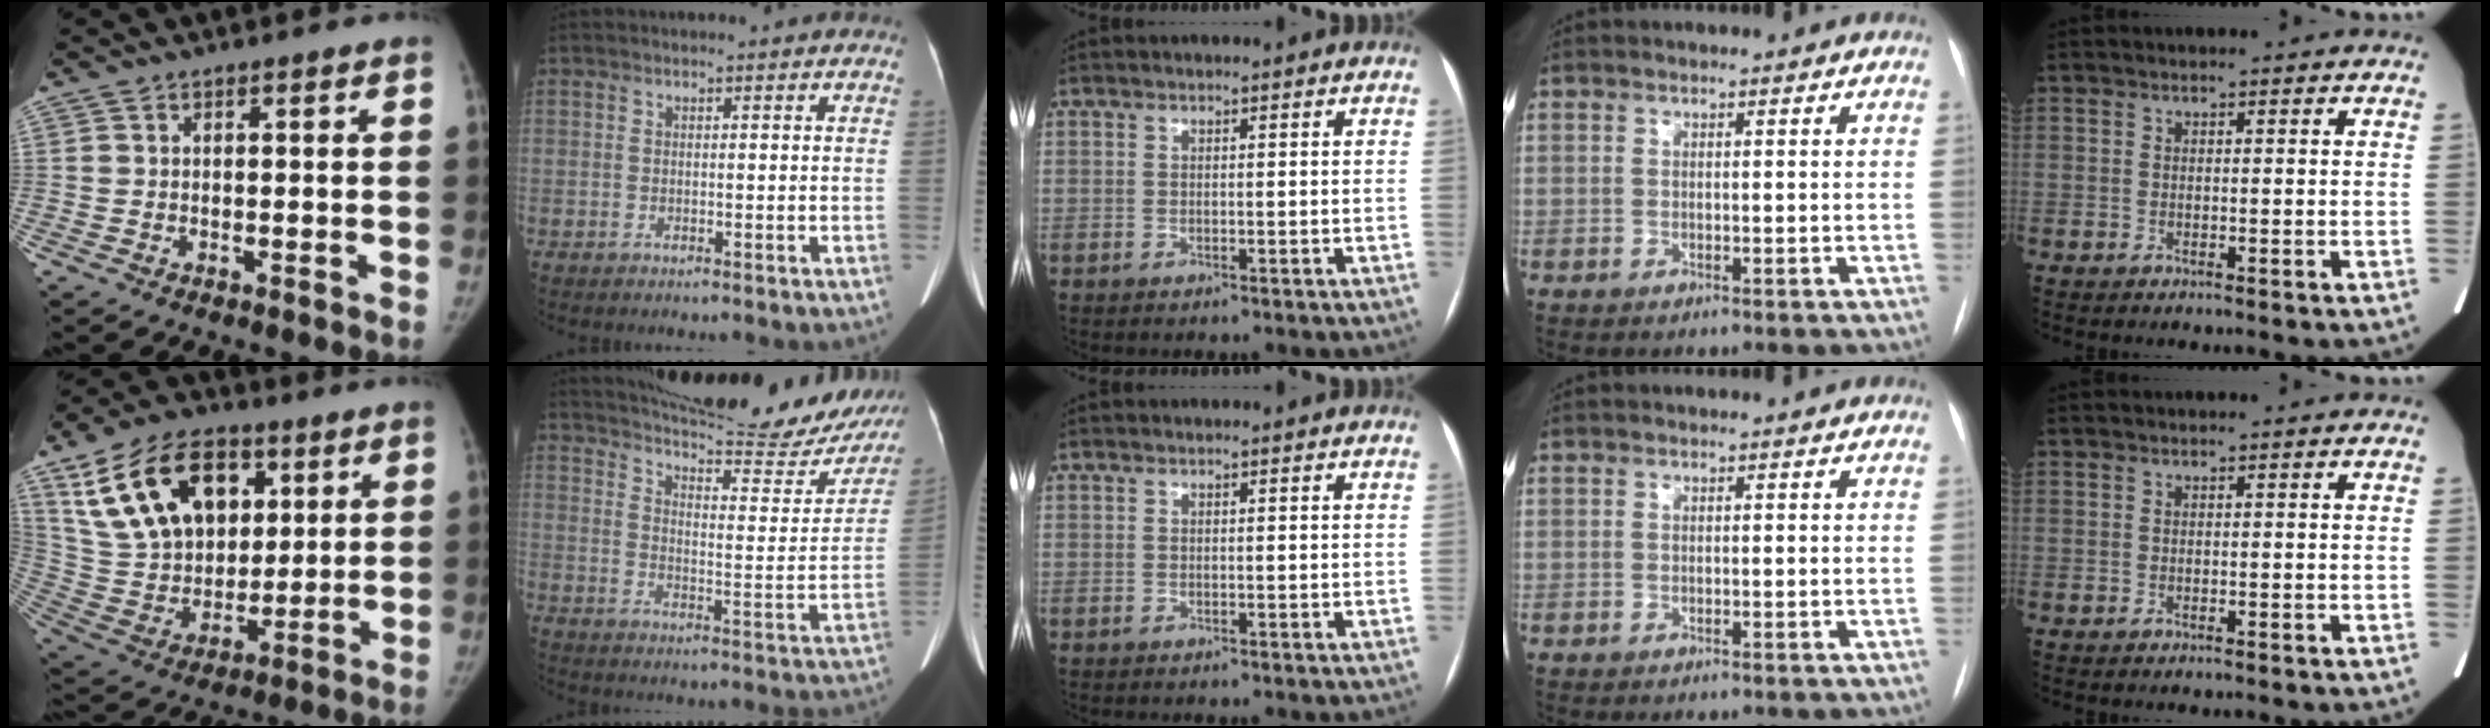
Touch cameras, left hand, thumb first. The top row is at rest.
{"thumb": {"total": 23.0, "force": [9.8, 14.9, 14.5], "torque": [-0.238, -0.016, 0.183]}, "index": {"total": 26.0, "force": [23.5, 3.5, 10.5], "torque": [-0.158, -0.062, 0.298]}}